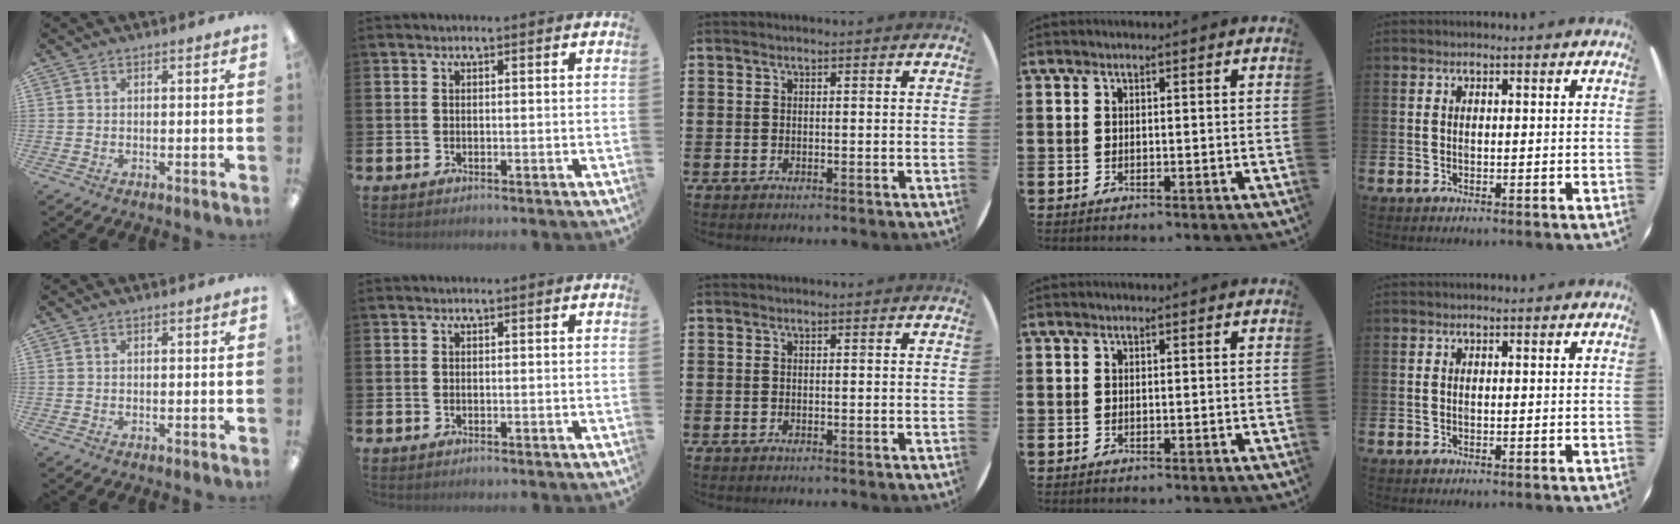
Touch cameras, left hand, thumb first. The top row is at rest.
{}